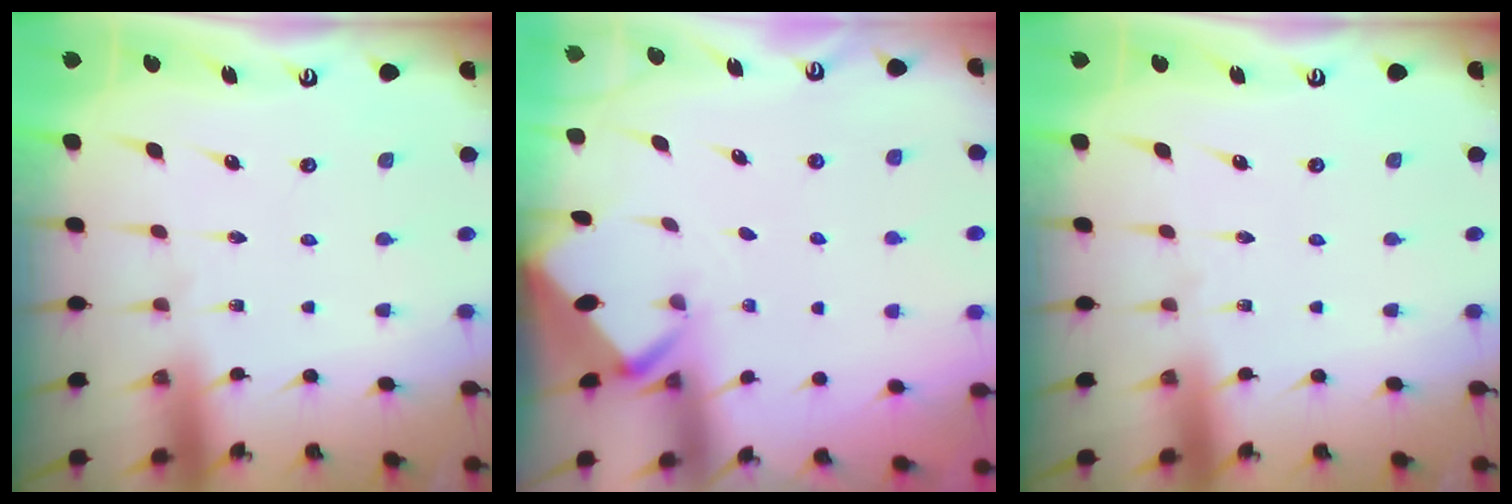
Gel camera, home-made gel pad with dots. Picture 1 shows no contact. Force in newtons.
{"total": 2.1, "press": 2.1, "slide": 0.0}
{"total": 0.0}